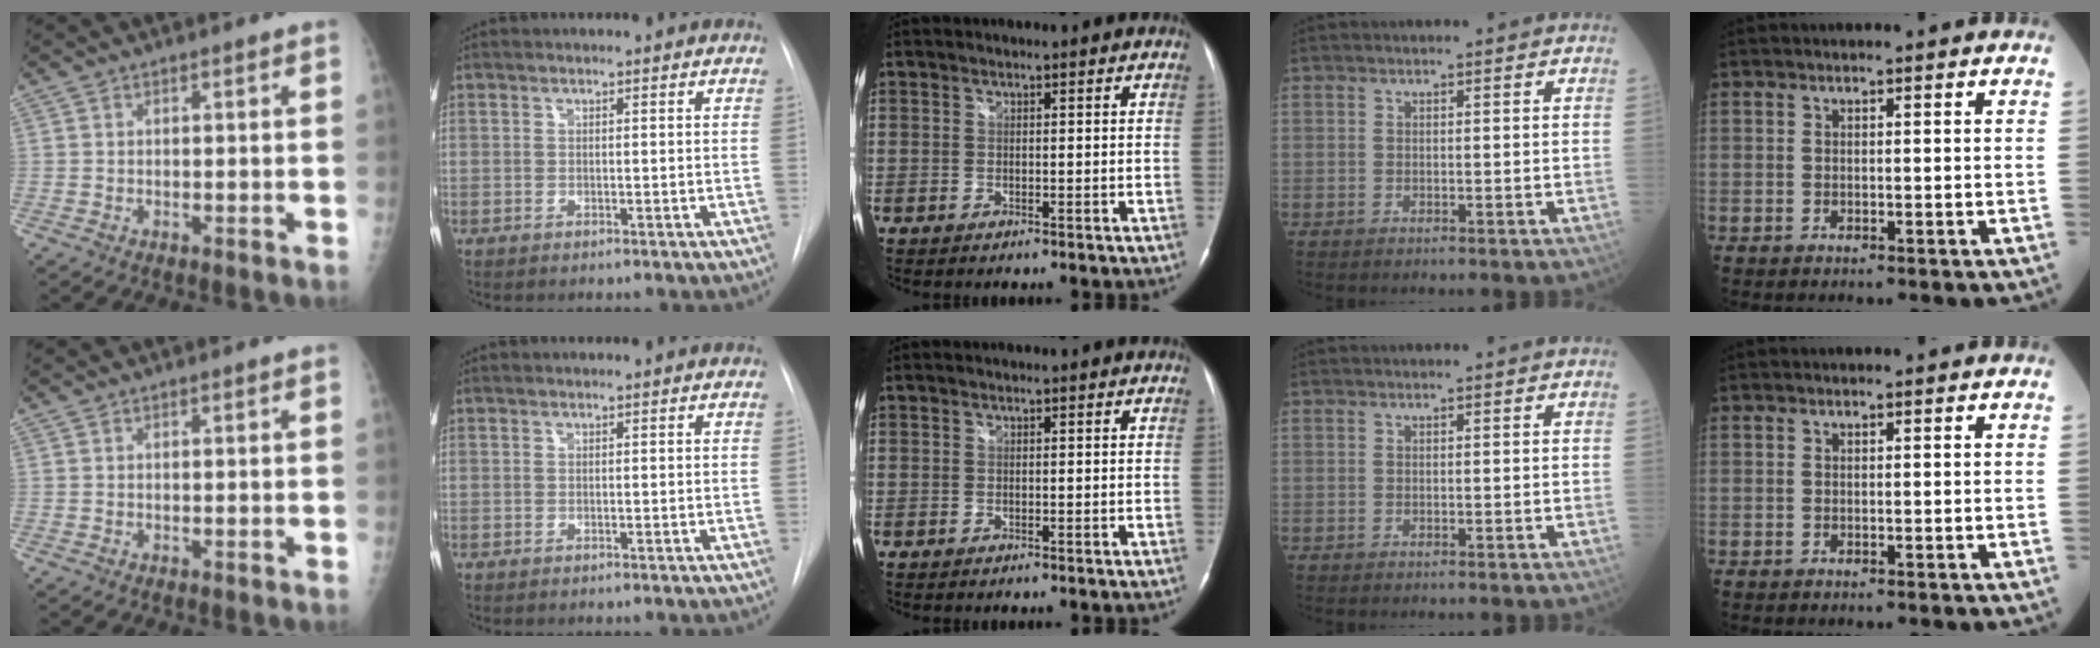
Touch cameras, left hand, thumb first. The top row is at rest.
{}